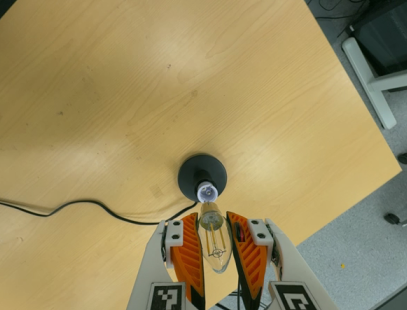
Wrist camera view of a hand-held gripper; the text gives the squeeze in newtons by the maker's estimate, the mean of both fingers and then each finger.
{"total": 21.7, "left": 23.7, "right": 19.7}